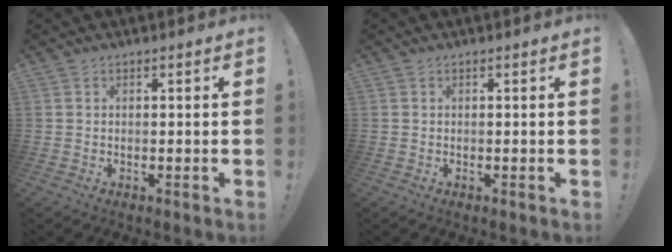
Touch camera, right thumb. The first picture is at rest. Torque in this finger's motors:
{"motor_torque": [0.01, -0.04, 0.15, -0.08, 0.05]}